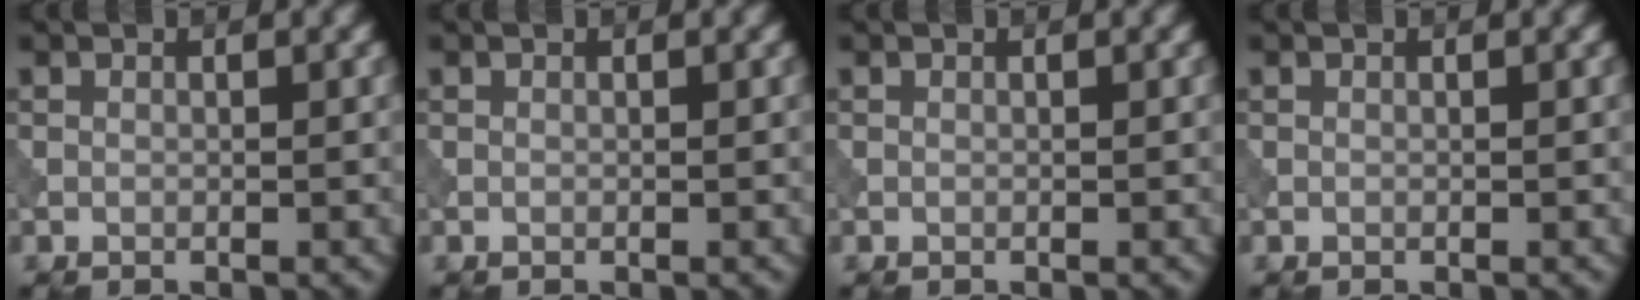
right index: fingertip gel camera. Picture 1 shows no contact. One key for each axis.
{"total": 0.0}
{"total": 0.0}
{"total": 0.0}